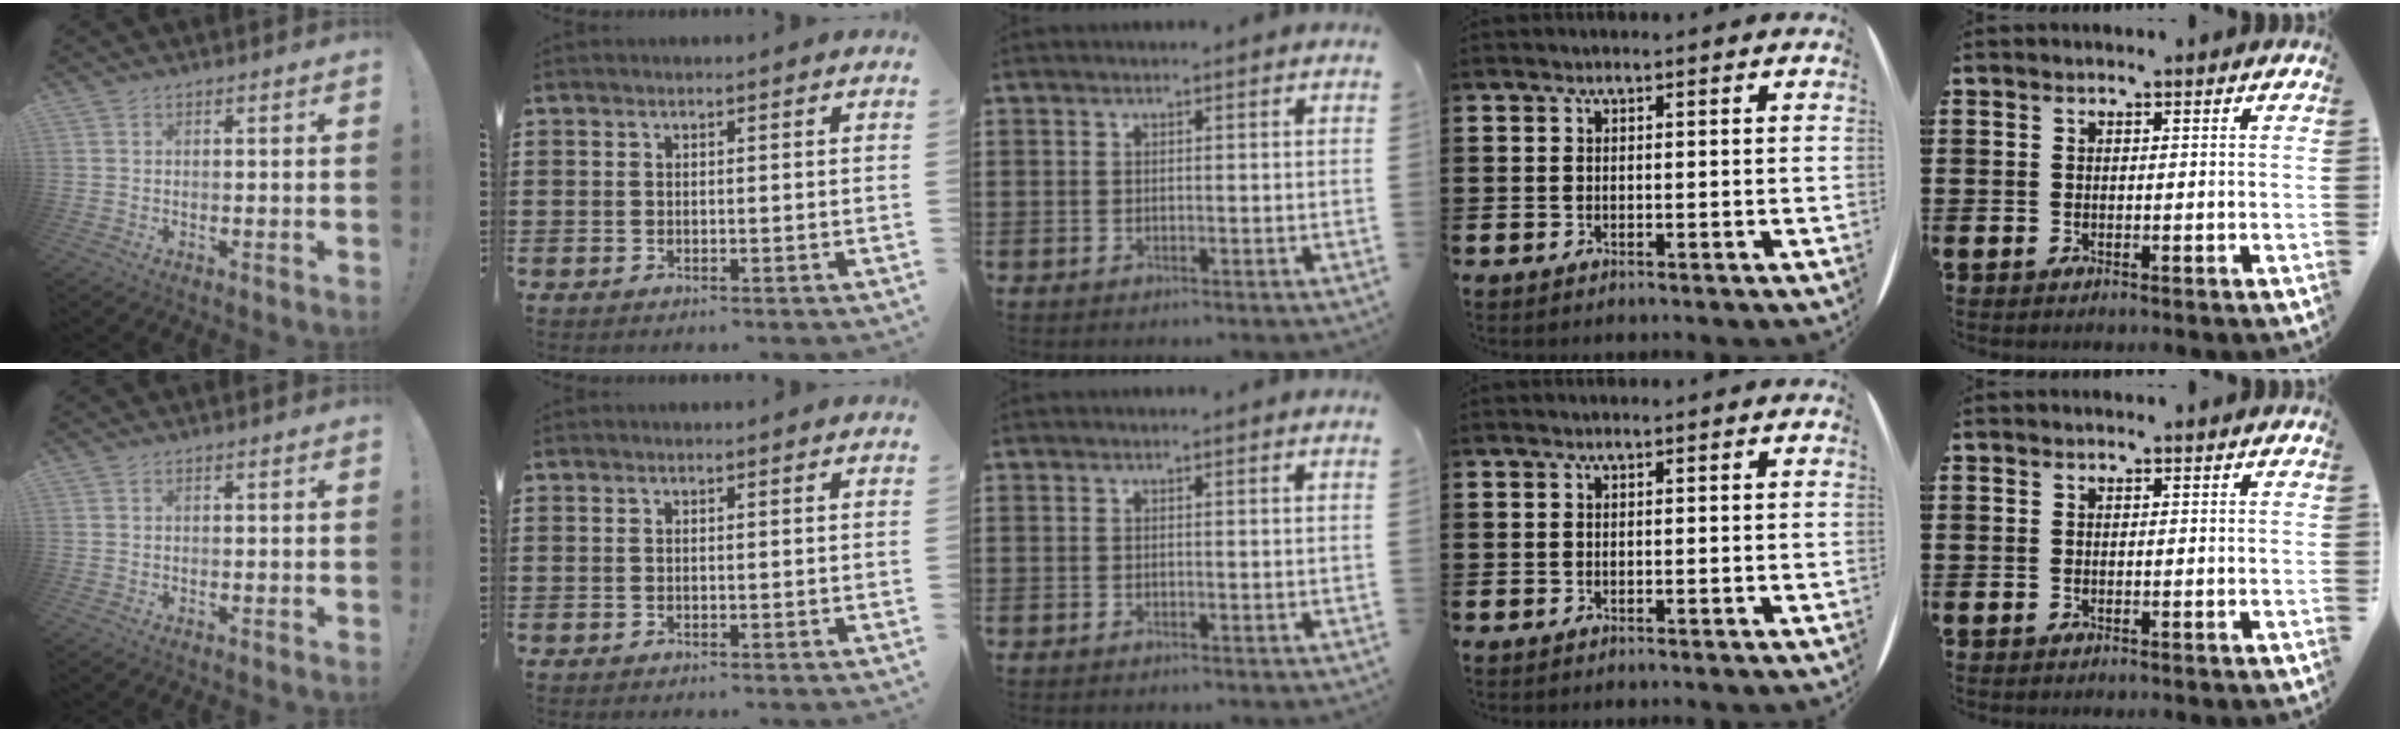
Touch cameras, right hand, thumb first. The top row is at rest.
{}